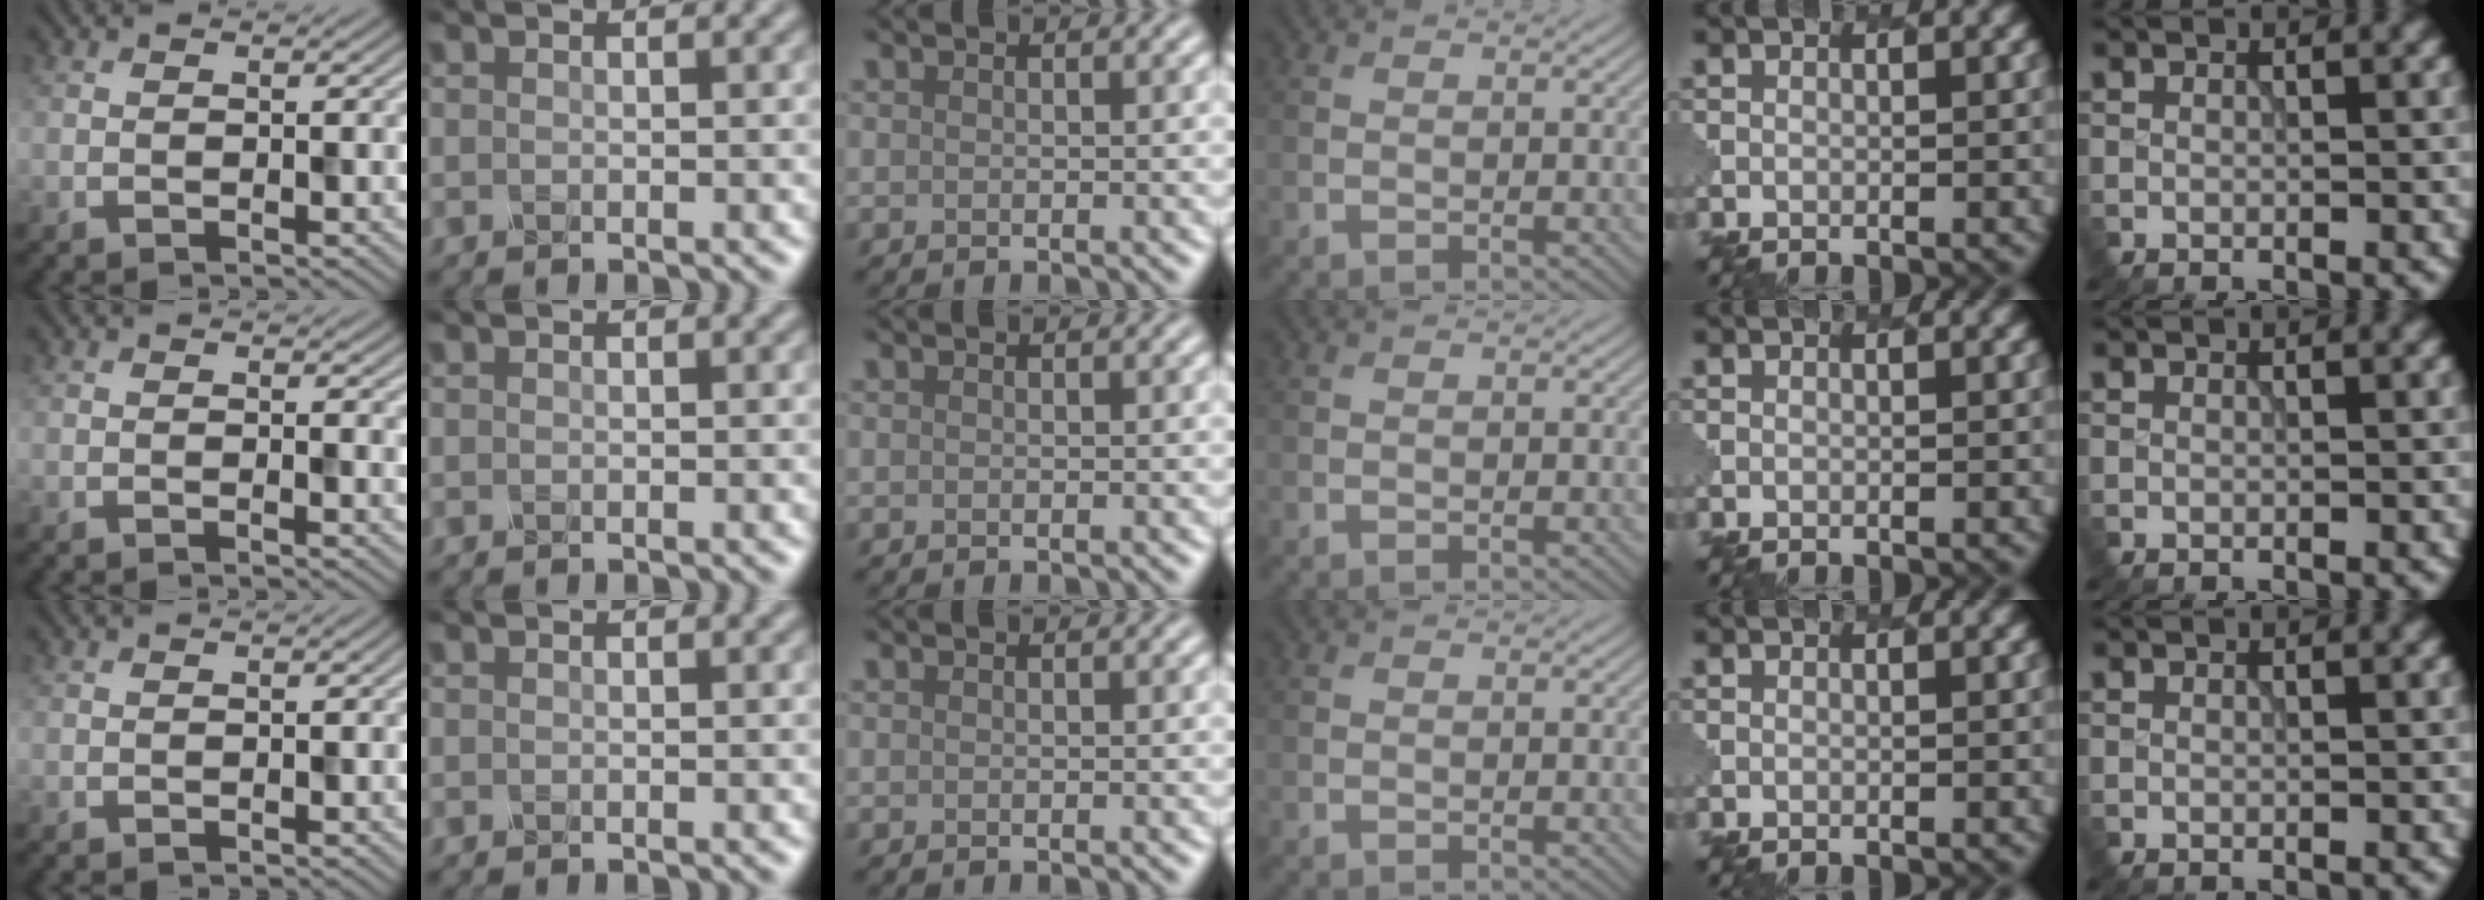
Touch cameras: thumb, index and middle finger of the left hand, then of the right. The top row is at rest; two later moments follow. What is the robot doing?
{"motion": "dispense", "object": "spray bottle"}